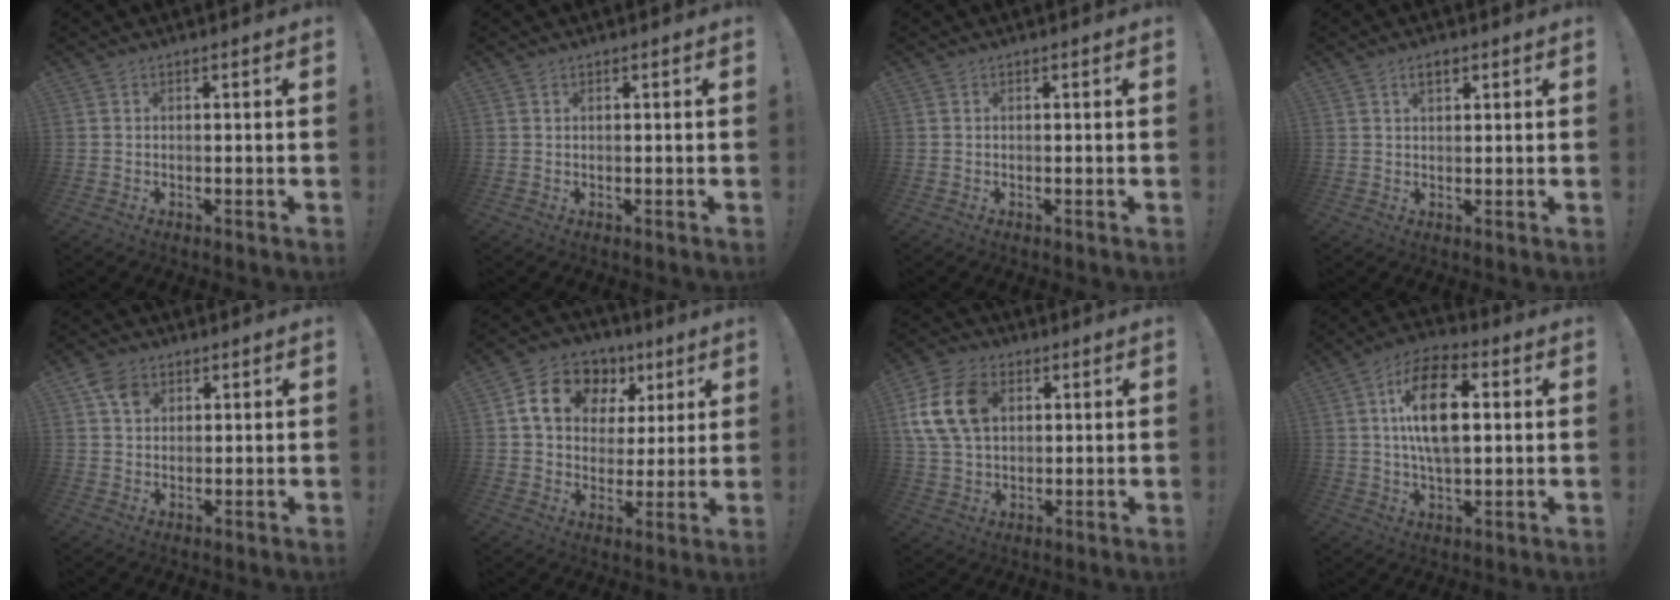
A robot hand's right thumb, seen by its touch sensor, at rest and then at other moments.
{"total": 0.0}
{"total": 0.0}
{"total": 2.8, "force": [1.6, 1.3, 1.9], "torque": [-0.025, -0.002, 0.025]}
{"total": 5.5, "force": [2.4, 4.2, 2.6], "torque": [-0.037, -0.001, 0.048]}
{"total": 15.1, "force": [6.4, 11.4, 7.5], "torque": [-0.113, -0.018, 0.124]}
{"total": 15.3, "force": [4.2, 10.8, 10.0], "torque": [-0.195, -0.001, 0.083]}
{"total": 16.7, "force": [2.9, 9.1, 13.7], "torque": [-0.234, 0.011, 0.048]}